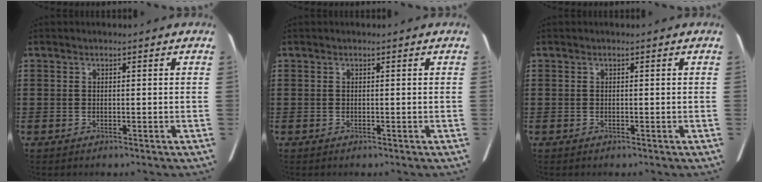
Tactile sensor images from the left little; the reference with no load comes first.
{"total": 0.0}
{"total": 0.0}